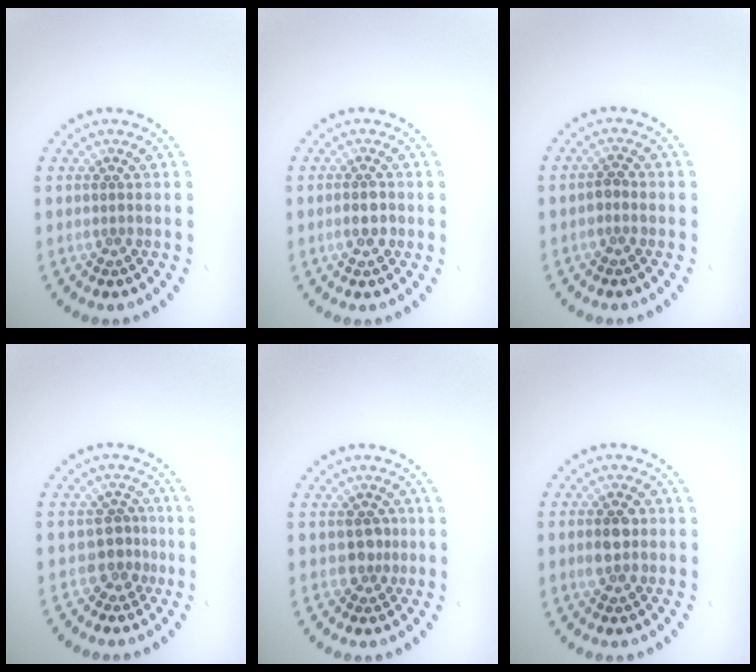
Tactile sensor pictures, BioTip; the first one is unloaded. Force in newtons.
{"total": 1.6, "press": 1.5, "slide": 0.3}
{"total": 0.8, "press": 0.8, "slide": 0.3}
{"total": 2.2, "press": 1.5, "slide": 1.6}
{"total": 1.5, "press": 1.3, "slide": 0.8}
{"total": 2.2, "press": 2.2, "slide": 0.1}